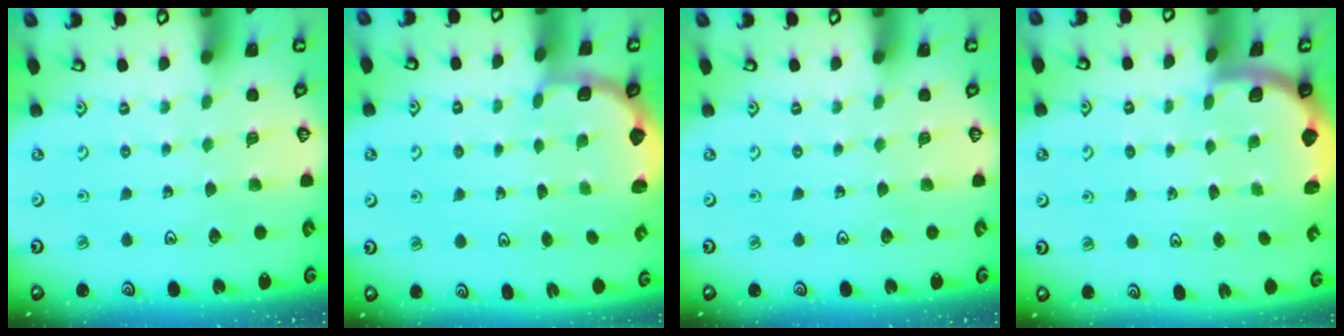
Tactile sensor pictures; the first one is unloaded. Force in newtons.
{"total": 2.7, "press": 2.3, "slide": 1.5}
{"total": 0.0}
{"total": 1.9, "press": 1.8, "slide": 0.5}